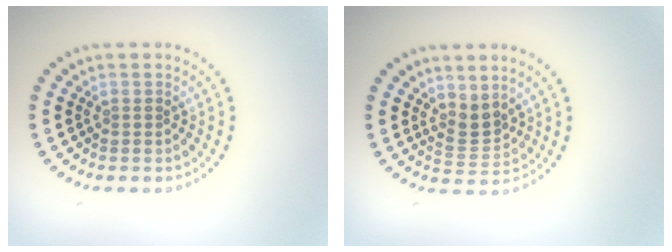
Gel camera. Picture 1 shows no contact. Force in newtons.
{"total": 2.3, "press": 1.6, "slide": 1.6}